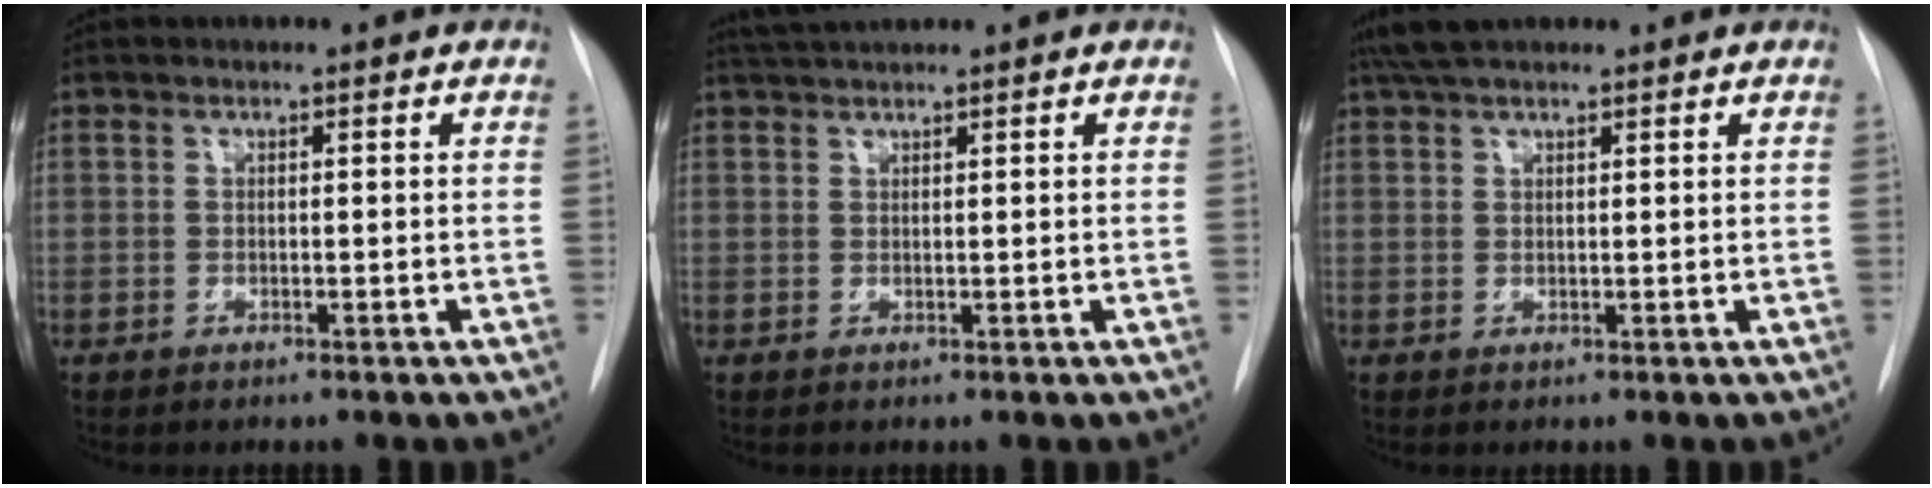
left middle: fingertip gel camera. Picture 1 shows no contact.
{"total": 2.8, "force": [2.6, -0.4, 0.9], "torque": [-0.014, 0.019, 0.051]}
{"total": 5.4, "force": [4.4, 1.3, 2.7], "torque": [-0.050, 0.032, 0.082]}